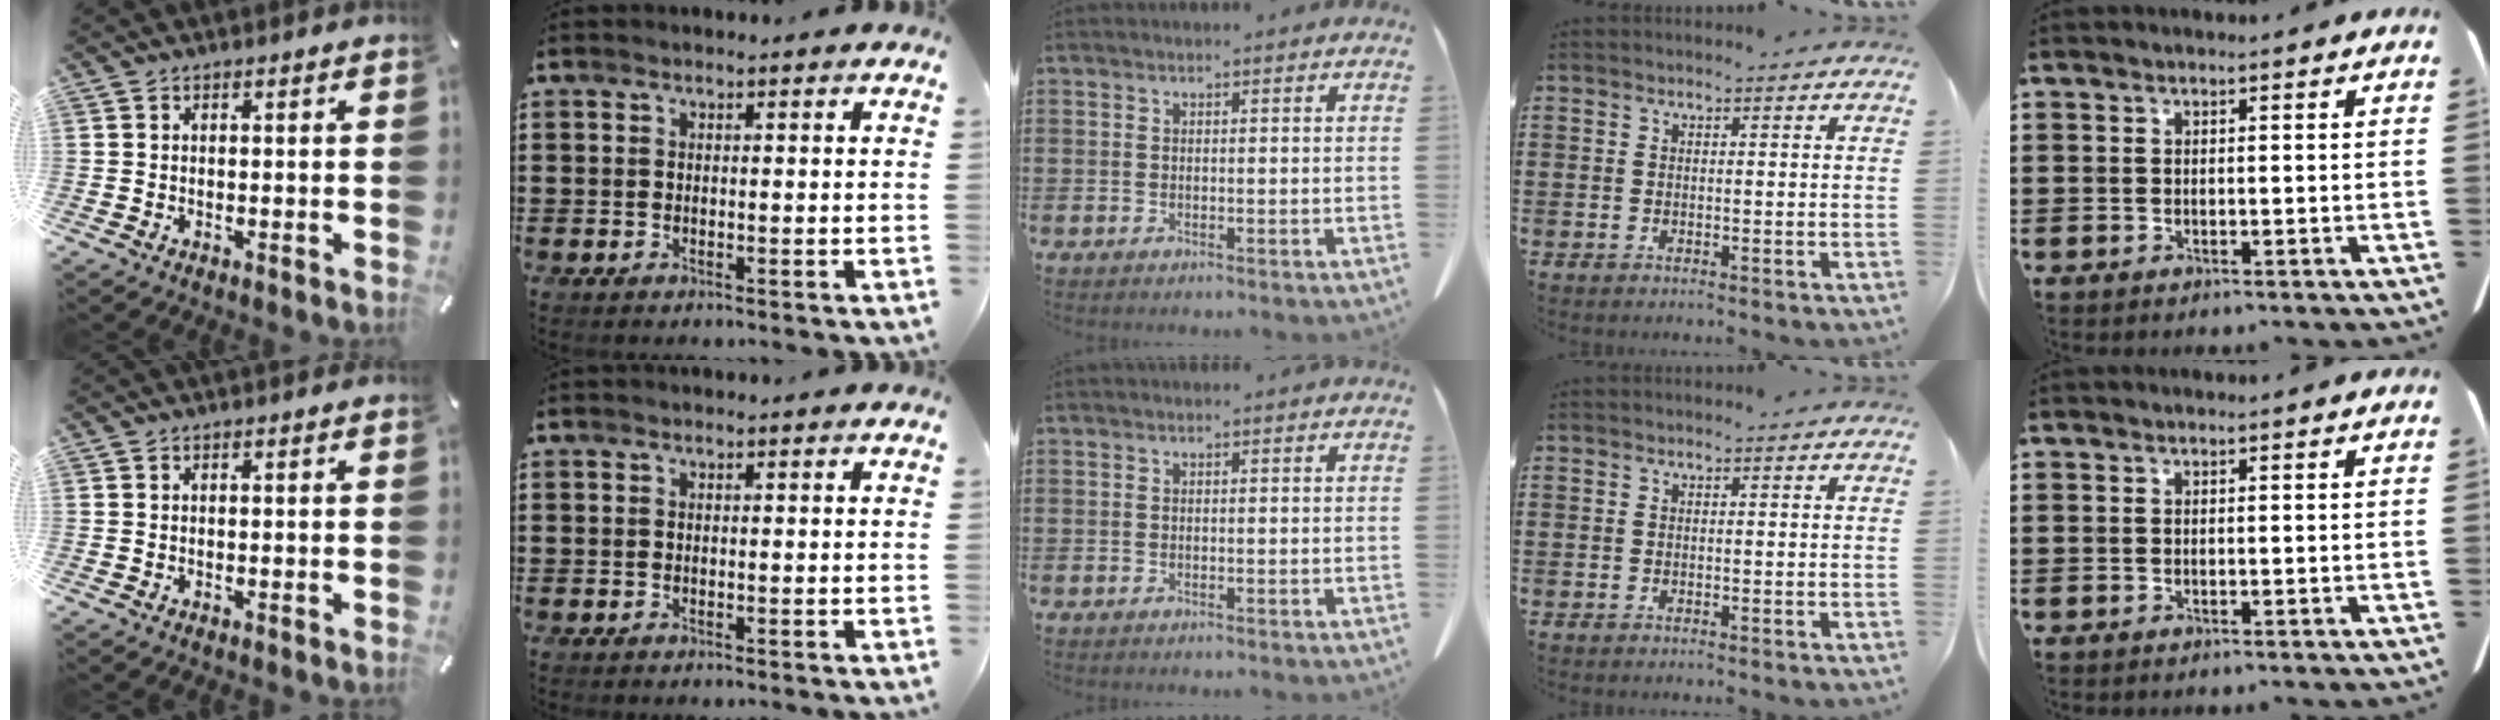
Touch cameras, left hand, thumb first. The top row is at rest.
{}